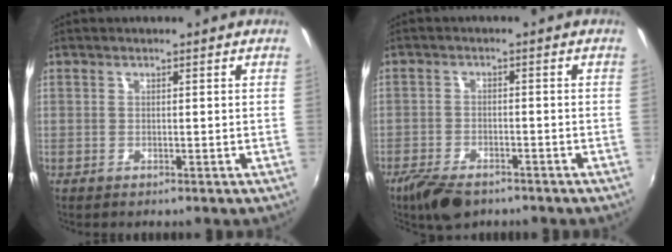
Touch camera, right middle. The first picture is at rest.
{"total": 8.0, "force": [-6.0, 3.4, 4.1], "torque": [-0.107, -0.018, -0.108]}